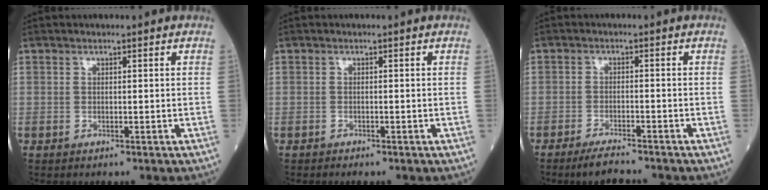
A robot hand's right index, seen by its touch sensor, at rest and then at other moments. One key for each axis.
{"total": 1.3, "fx": -1.1, "fy": 0.4, "fz": 0.5, "tx": -0.012, "ty": -0.002, "tz": -0.013}
{"total": 4.6, "fx": -4.1, "fy": 0.4, "fz": 2.0, "tx": -0.039, "ty": -0.012, "tz": -0.073}